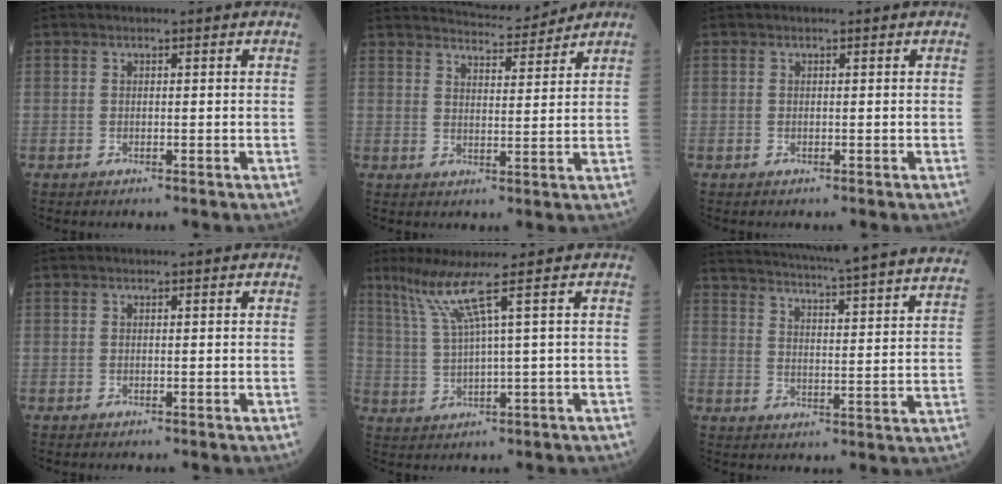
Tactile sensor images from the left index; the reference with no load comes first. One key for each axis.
{"total": 7.8, "fx": 7.6, "fy": 0.9, "fz": 1.3, "tx": -0.025, "ty": 0.010, "tz": 0.108}
{"total": 0.0}
{"total": 0.0}
{"total": 5.5, "fx": 3.1, "fy": -2.0, "fz": 4.0, "tx": -0.088, "ty": 0.001, "tz": 0.070}
{"total": 31.3, "fx": 28.9, "fy": 0.4, "fz": 11.9, "tx": -0.193, "ty": -0.070, "tz": 0.355}